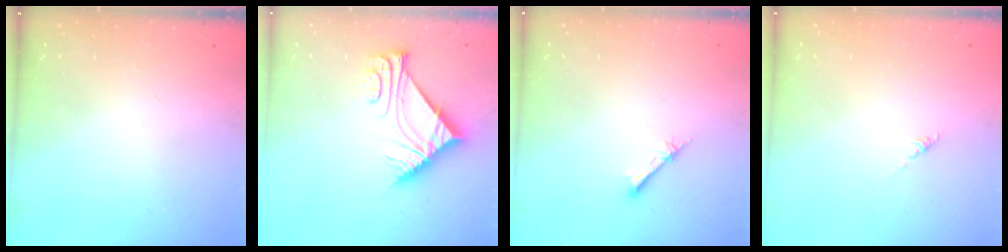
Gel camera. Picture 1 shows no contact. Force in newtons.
{"total": 9.3, "press": 9.3, "slide": 0.5}
{"total": 2.4, "press": 2.4, "slide": 0.3}
{"total": 0.0}